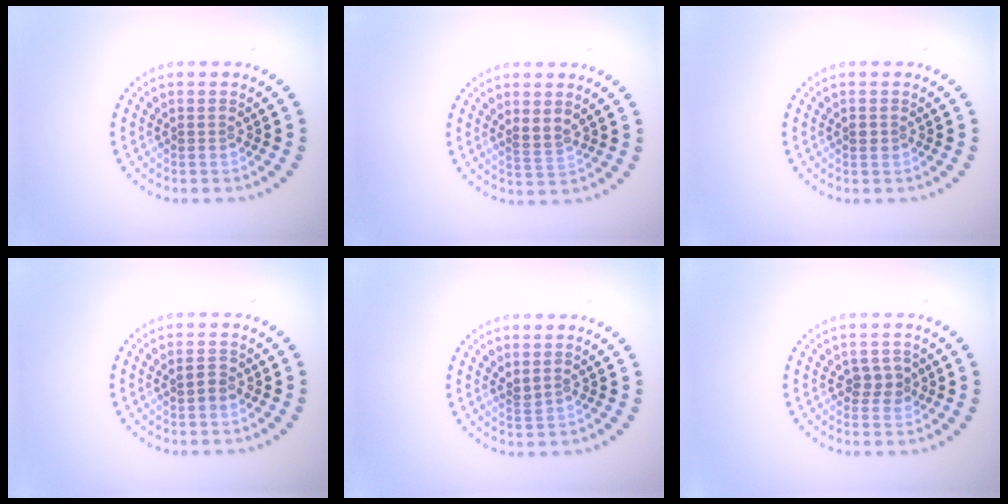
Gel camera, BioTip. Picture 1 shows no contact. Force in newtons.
{"total": 1.7, "press": 1.4, "slide": 0.9}
{"total": 0.9, "press": 0.9, "slide": 0.0}
{"total": 1.5, "press": 1.5, "slide": 0.3}
{"total": 1.0, "press": 0.8, "slide": 0.6}
{"total": 1.8, "press": 1.8, "slide": 0.3}